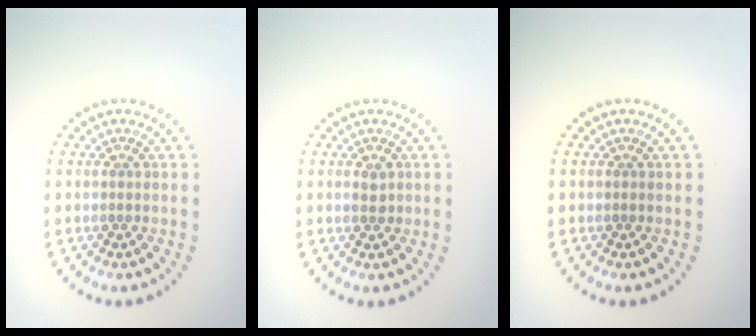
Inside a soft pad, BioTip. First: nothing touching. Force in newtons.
{"total": 1.3, "press": 1.3, "slide": 0.2}
{"total": 0.0}